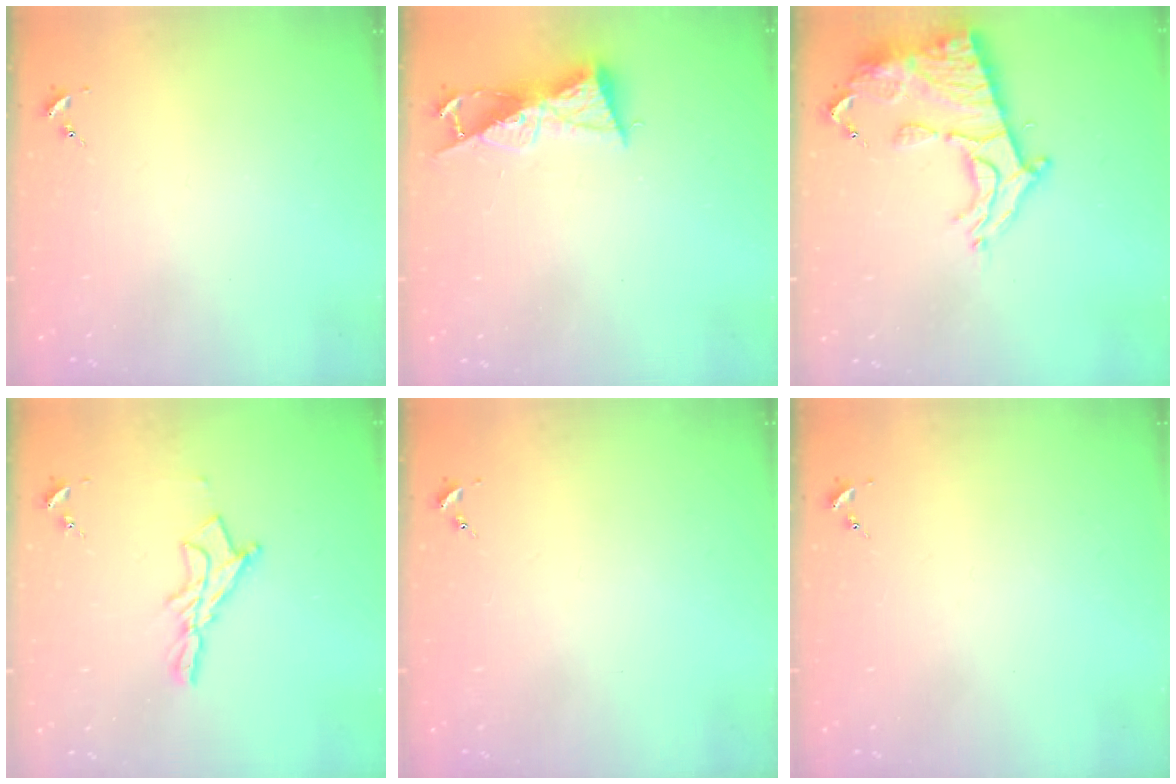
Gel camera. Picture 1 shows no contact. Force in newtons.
{"total": 9.0, "press": 9.0, "slide": 0.5}
{"total": 15.9, "press": 15.9, "slide": 1.4}
{"total": 11.1, "press": 11.1, "slide": 1.1}
{"total": 0.0}
{"total": 0.0}